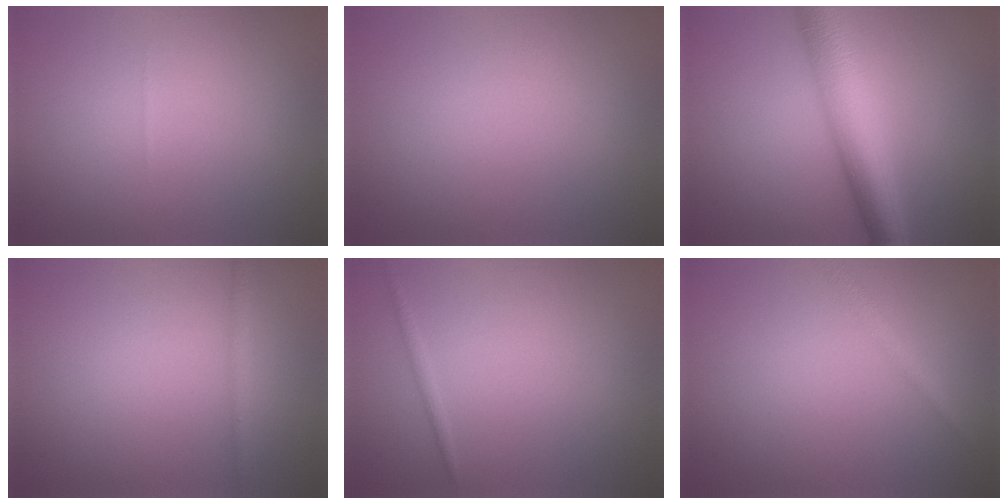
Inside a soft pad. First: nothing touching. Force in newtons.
{"total": 0.0}
{"total": 7.4, "press": 7.4, "slide": 0.0}
{"total": 0.9, "press": 0.9, "slide": 0.1}
{"total": 0.7, "press": 0.7, "slide": 0.0}
{"total": 1.4, "press": 1.4, "slide": 0.1}